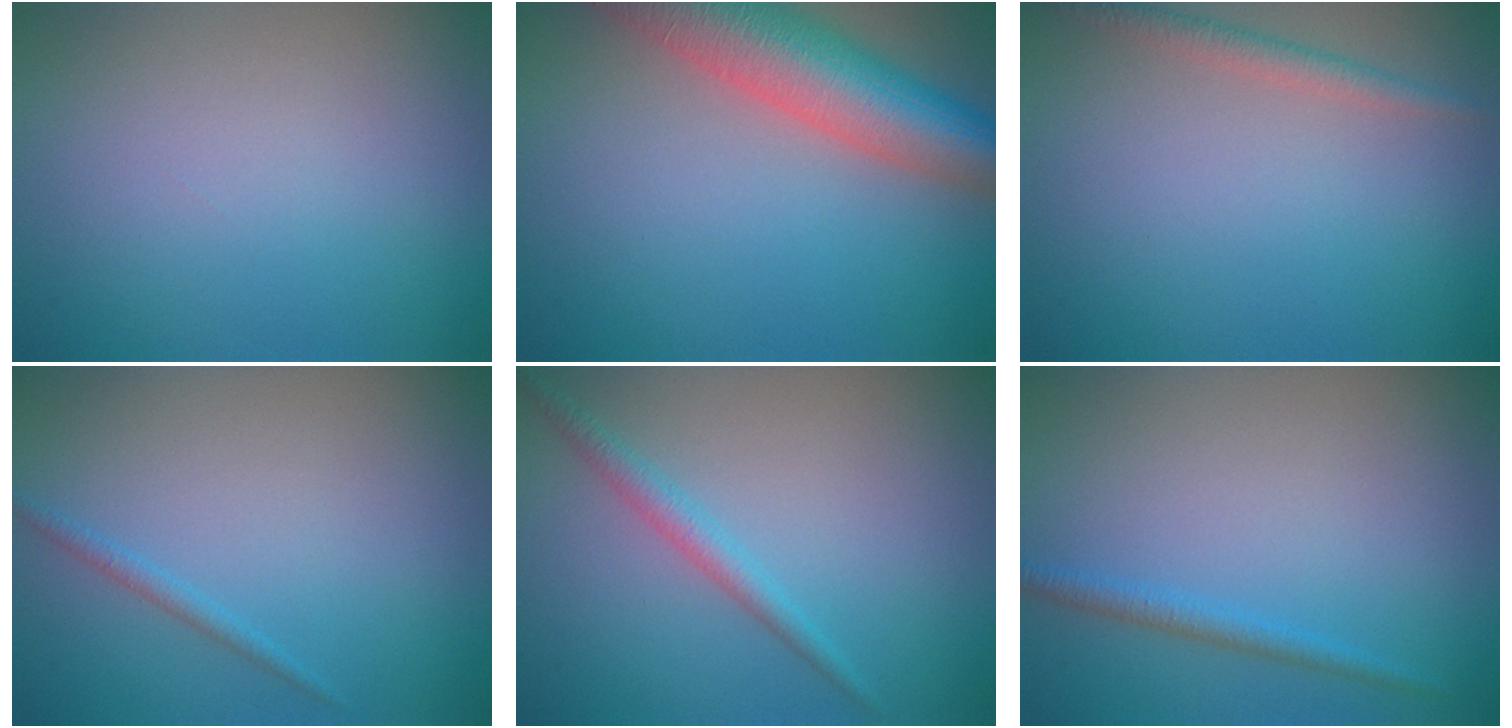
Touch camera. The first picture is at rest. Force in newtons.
{"total": 8.8, "press": 8.8, "slide": 0.2}
{"total": 1.6, "press": 1.6, "slide": 0.0}
{"total": 0.9, "press": 0.9, "slide": 0.2}
{"total": 1.8, "press": 1.8, "slide": 0.1}
{"total": 1.5, "press": 1.5, "slide": 0.1}